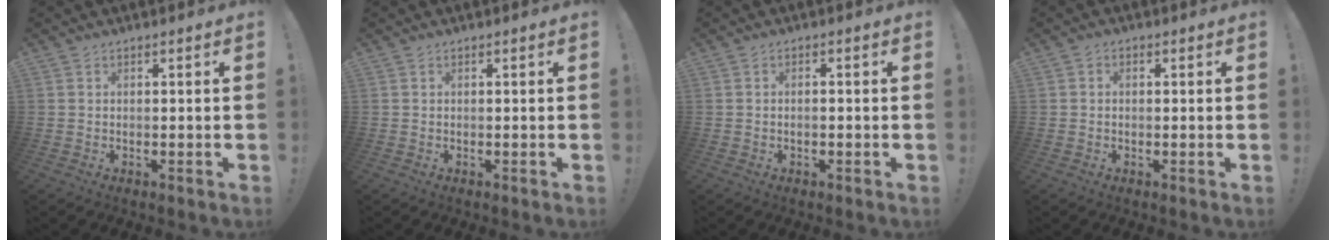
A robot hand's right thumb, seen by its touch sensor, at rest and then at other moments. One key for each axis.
{"total": 0.0}
{"total": 1.0, "fx": -0.5, "fy": 0.3, "fz": 0.9, "tx": -0.016, "ty": 0.003, "tz": -0.009}
{"total": 1.1, "fx": -0.5, "fy": 0.8, "fz": 0.5, "tx": -0.011, "ty": 0.005, "tz": -0.009}